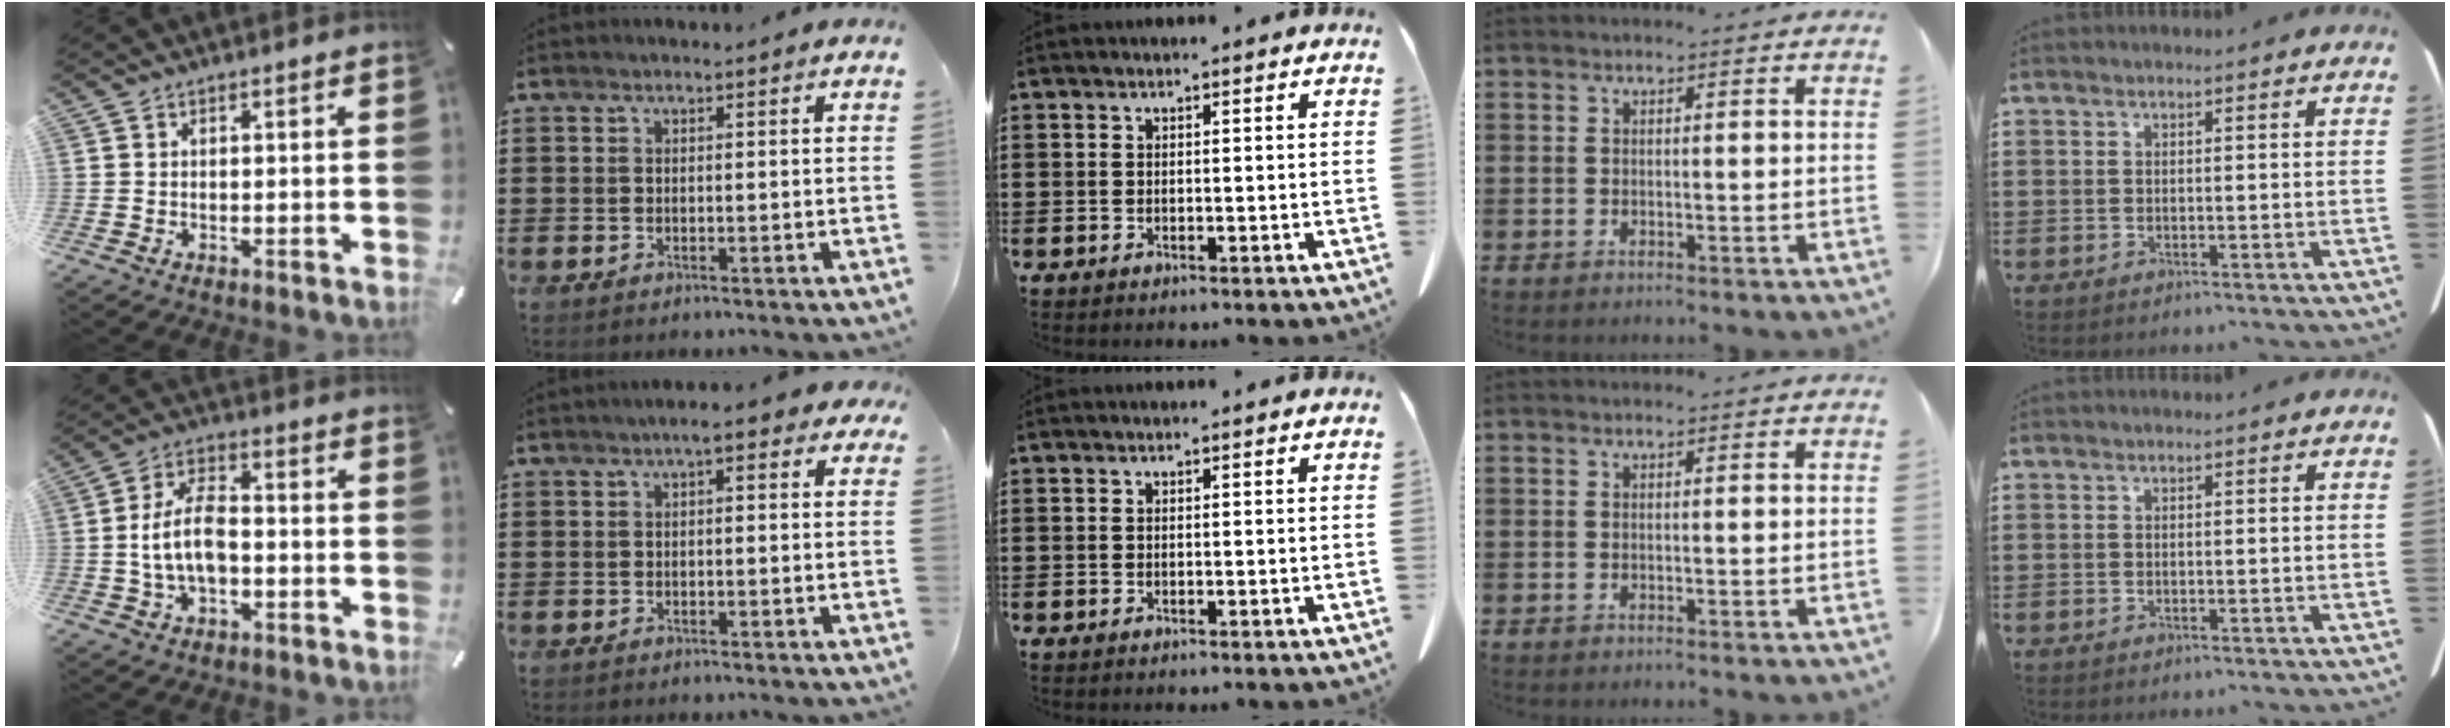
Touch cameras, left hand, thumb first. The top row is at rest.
{"thumb": {"total": 10.2, "force": [-1.4, 5.9, 8.2], "torque": [-0.171, 0.013, -0.027]}, "index": {"total": 2.4, "force": [0.6, 0.9, 2.2], "torque": [-0.043, 0.008, 0.007]}}